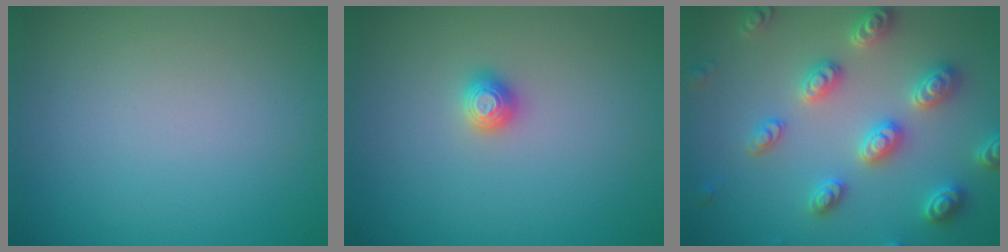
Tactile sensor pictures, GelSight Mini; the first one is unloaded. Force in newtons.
{"total": 1.2, "press": 1.1, "slide": 0.3}
{"total": 5.3, "press": 5.1, "slide": 1.2}